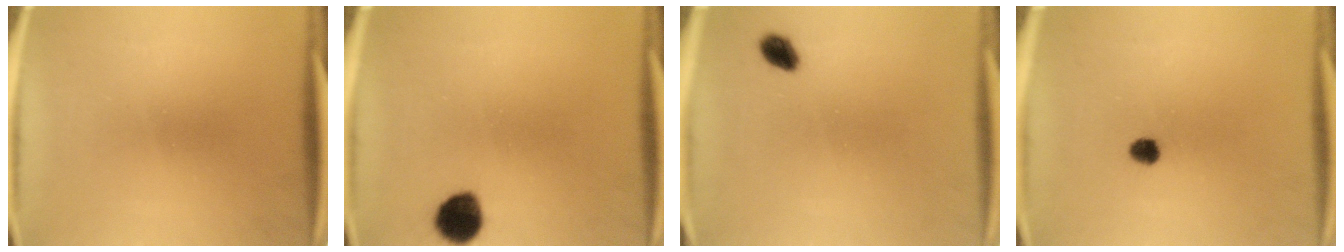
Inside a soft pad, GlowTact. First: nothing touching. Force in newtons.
{"total": 7.5}
{"total": 2.8}
{"total": 2.5}